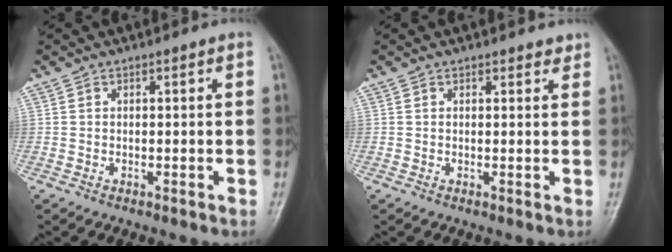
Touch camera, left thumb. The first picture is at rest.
{"total": 1.4, "force": [1.2, 0.7, 0.3], "torque": [0.007, -0.007, 0.011]}